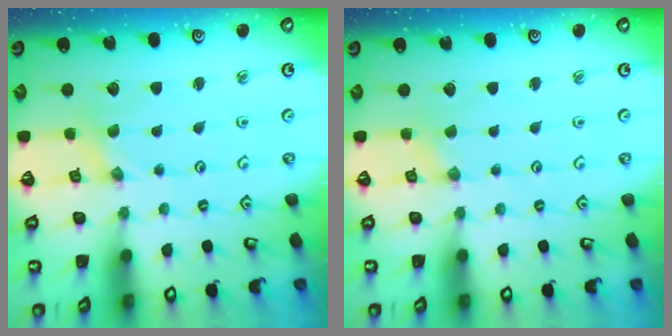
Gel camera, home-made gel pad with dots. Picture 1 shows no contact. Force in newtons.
{"total": 0.0}